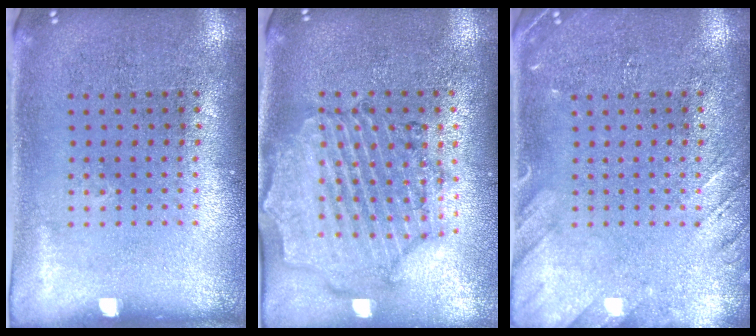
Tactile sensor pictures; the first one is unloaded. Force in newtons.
{"total": 1.6, "press": 1.5, "slide": 0.3}
{"total": 2.1, "press": 2.1, "slide": 0.2}